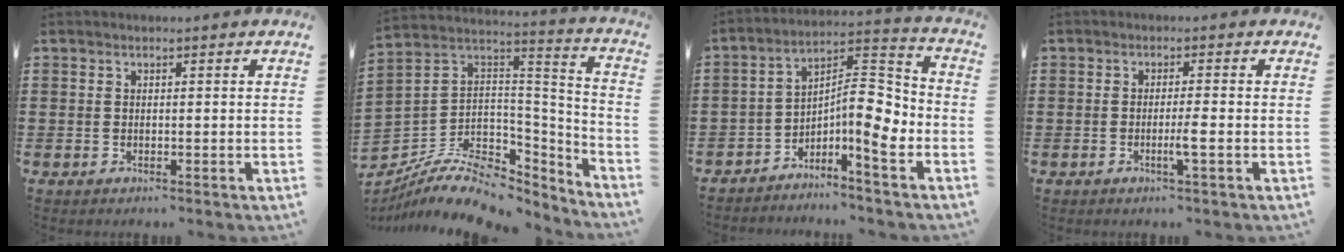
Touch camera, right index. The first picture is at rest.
{"total": 10.1, "force": [-6.9, 5.2, 5.2], "torque": [-0.112, 0.005, -0.125]}
{"total": 8.0, "force": [-2.9, 2.4, 7.0], "torque": [-0.103, -0.021, -0.062]}
{"total": 2.7, "force": [-1.0, -0.2, 2.5], "torque": [-0.048, -0.007, -0.022]}